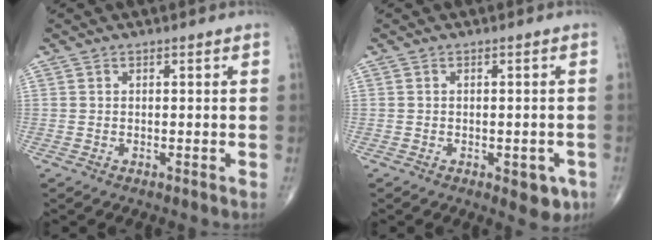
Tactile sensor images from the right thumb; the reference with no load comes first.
{"total": 4.7, "force": [-2.0, 2.4, 3.6], "torque": [-0.020, 0.004, -0.020]}